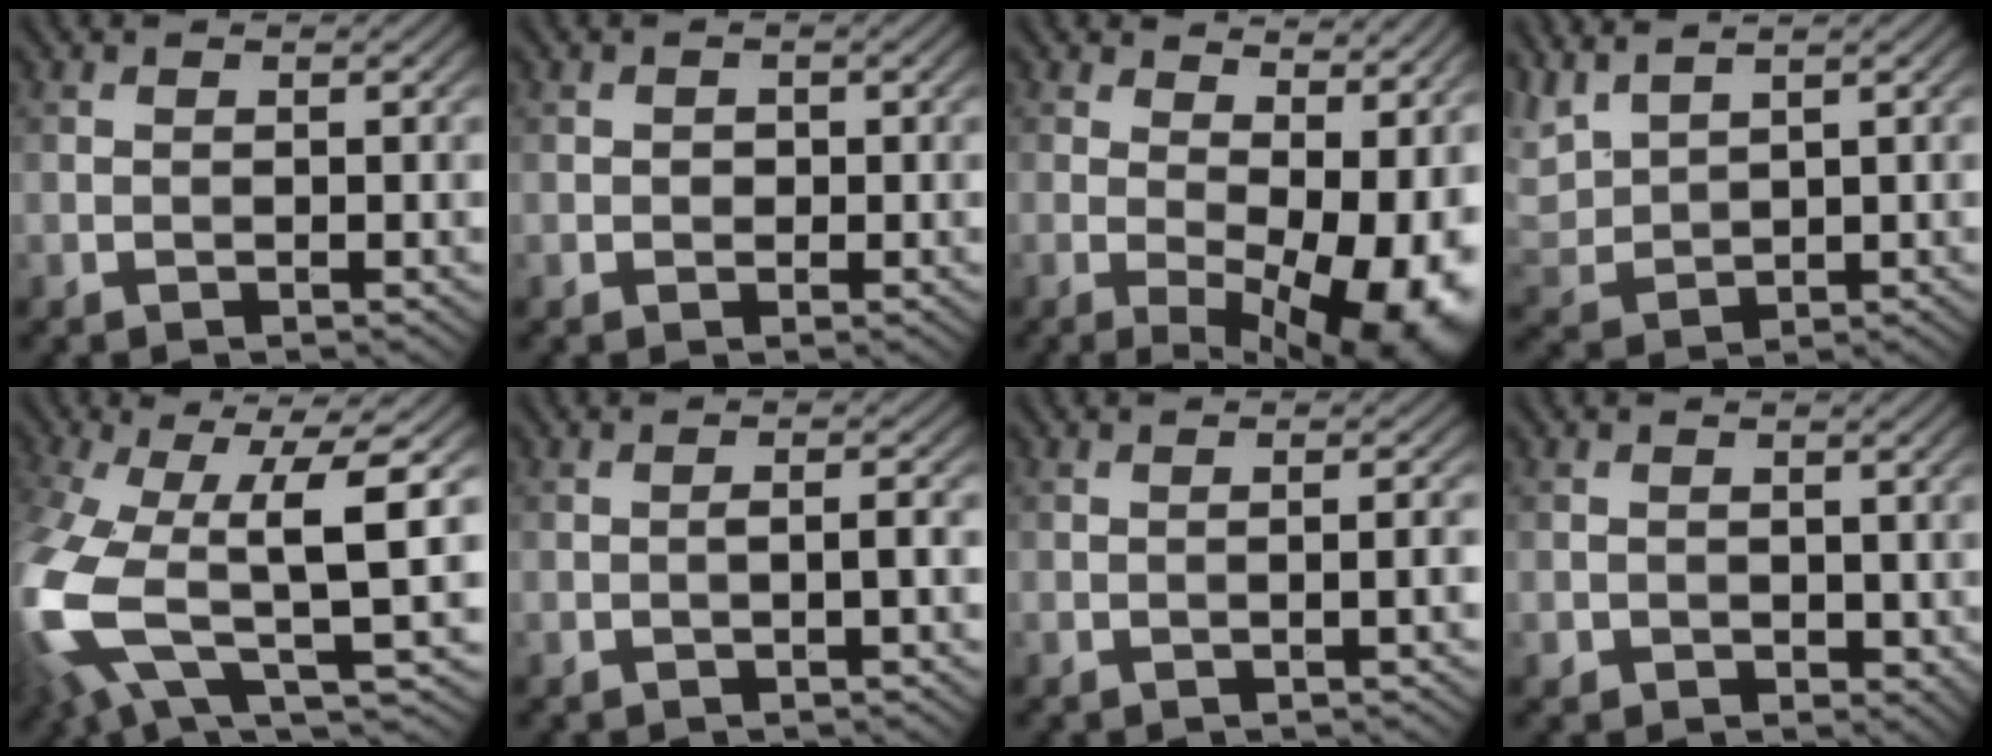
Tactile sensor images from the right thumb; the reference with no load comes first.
{"total": 0.9, "force": [-0.1, 0.8, 0.3], "torque": [-0.006, -0.005, -0.003]}
{"total": 14.9, "force": [0.9, 7.5, 12.9], "torque": [-0.157, -0.009, 0.043]}
{"total": 4.3, "force": [3.6, 1.3, 2.1], "torque": [-0.069, 0.008, 0.078]}
{"total": 14.4, "force": [-2.9, 5.1, 13.1], "torque": [-0.312, -0.025, -0.043]}
{"total": 1.3, "force": [-0.4, 0.1, 1.2], "torque": [-0.023, 0.007, -0.008]}
{"total": 1.3, "force": [-0.3, 0.0, 1.2], "torque": [-0.021, 0.004, -0.006]}
{"total": 1.7, "force": [0.1, 1.6, 0.5], "torque": [-0.016, -0.011, 0.000]}